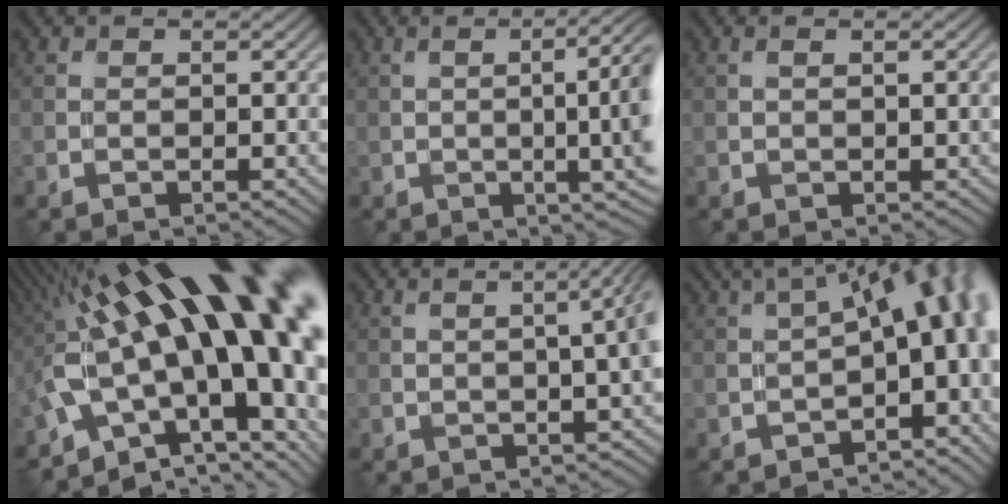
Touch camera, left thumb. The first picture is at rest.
{"total": 9.2, "force": [0.5, 2.3, 8.9], "torque": [-0.095, 0.000, 0.019]}
{"total": 1.2, "force": [0.3, 0.3, 1.1], "torque": [-0.015, 0.001, 0.007]}
{"total": 21.2, "force": [4.5, 8.0, 19.1], "torque": [-0.302, 0.002, 0.083]}
{"total": 5.5, "force": [0.3, 1.7, 5.2], "torque": [-0.043, 0.014, 0.007]}
{"total": 11.0, "force": [-1.1, 4.1, 10.2], "torque": [-0.127, 0.018, -0.003]}